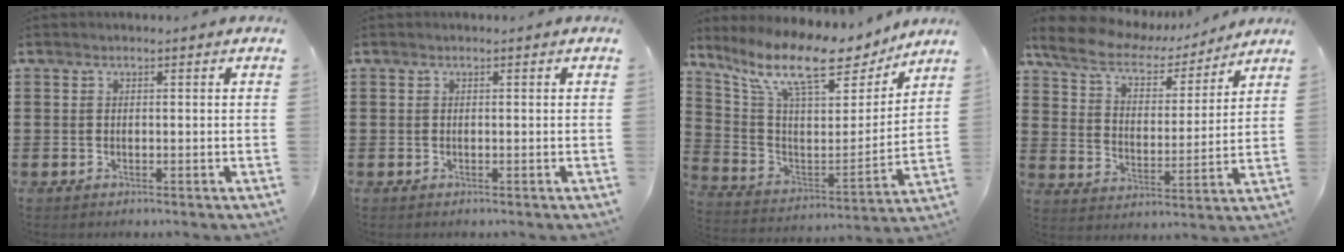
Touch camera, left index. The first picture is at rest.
{"total": 0.0}
{"total": 12.2, "force": [9.2, 3.4, 7.3], "torque": [-0.172, -0.059, 0.154]}
{"total": 7.4, "force": [6.1, 2.6, 3.5], "torque": [-0.096, -0.026, 0.103]}